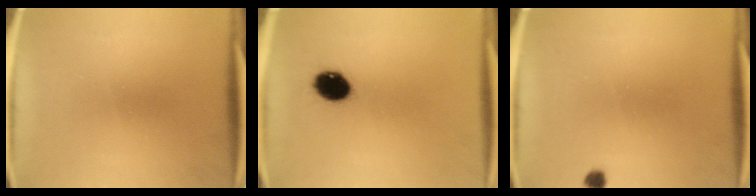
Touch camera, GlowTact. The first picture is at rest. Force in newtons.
{"total": 7.8}
{"total": 1.4}